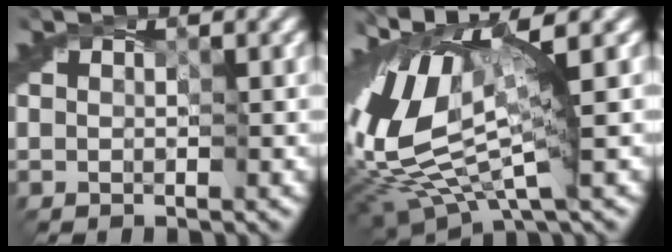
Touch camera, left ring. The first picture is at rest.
{"total": 11.5, "force": [2.7, 4.5, 10.3], "torque": [-0.239, -0.001, 0.052]}